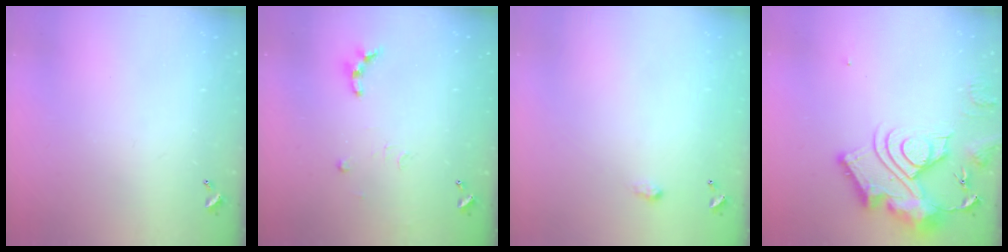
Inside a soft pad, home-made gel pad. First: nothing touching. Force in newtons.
{"total": 7.8, "press": 7.8, "slide": 0.4}
{"total": 1.3, "press": 1.3, "slide": 0.2}
{"total": 21.1, "press": 21.0, "slide": 2.1}